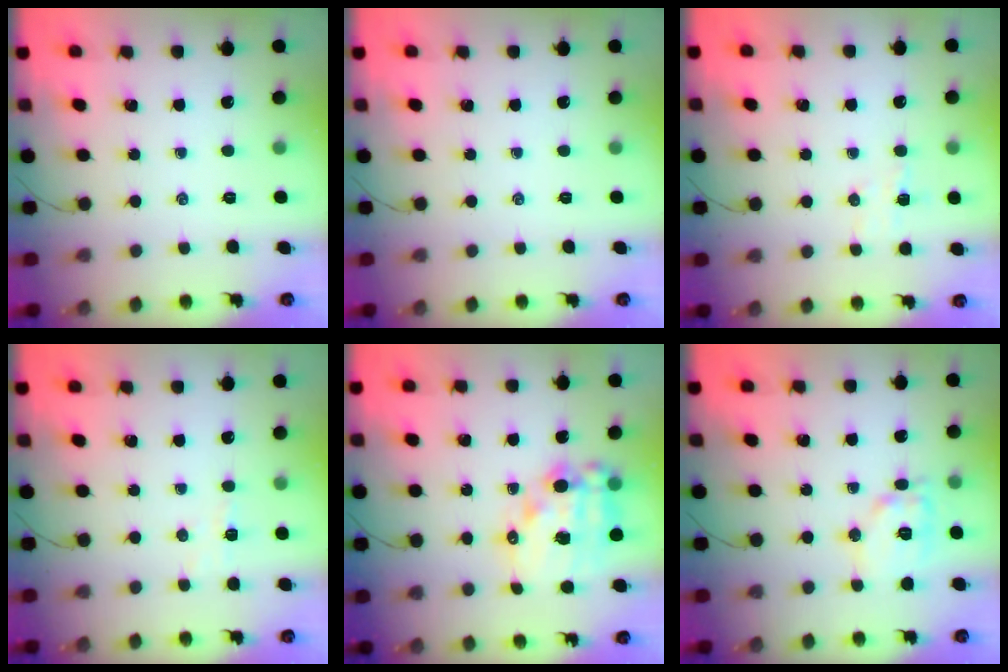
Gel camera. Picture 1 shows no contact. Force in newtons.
{"total": 0.0}
{"total": 5.2, "press": 5.0, "slide": 1.3}
{"total": 3.3, "press": 3.0, "slide": 1.2}
{"total": 16.1, "press": 15.7, "slide": 3.5}
{"total": 11.7, "press": 11.7, "slide": 0.6}